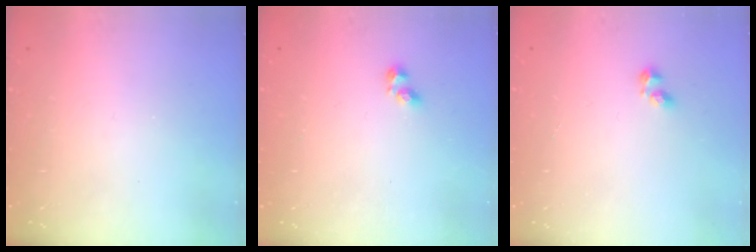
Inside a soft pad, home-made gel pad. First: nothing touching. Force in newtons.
{"total": 2.4, "press": 2.3, "slide": 0.4}
{"total": 2.5, "press": 2.3, "slide": 0.9}